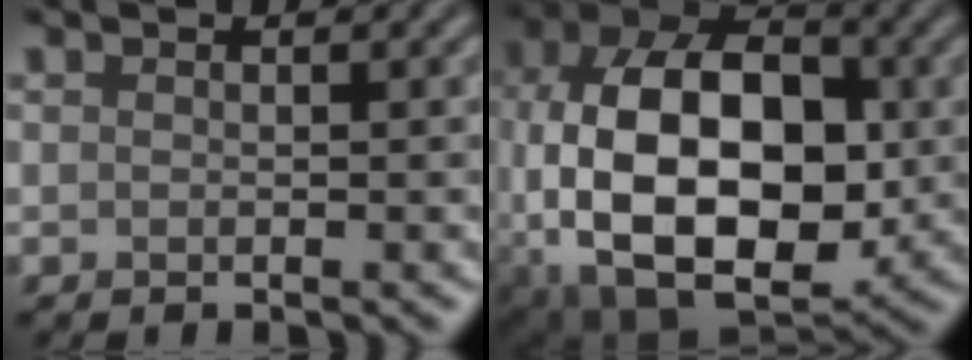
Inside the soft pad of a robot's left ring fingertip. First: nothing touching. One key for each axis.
{"total": 16.3, "fx": -1.9, "fy": 10.0, "fz": 12.7, "tx": -0.222, "ty": 0.001, "tz": -0.038}